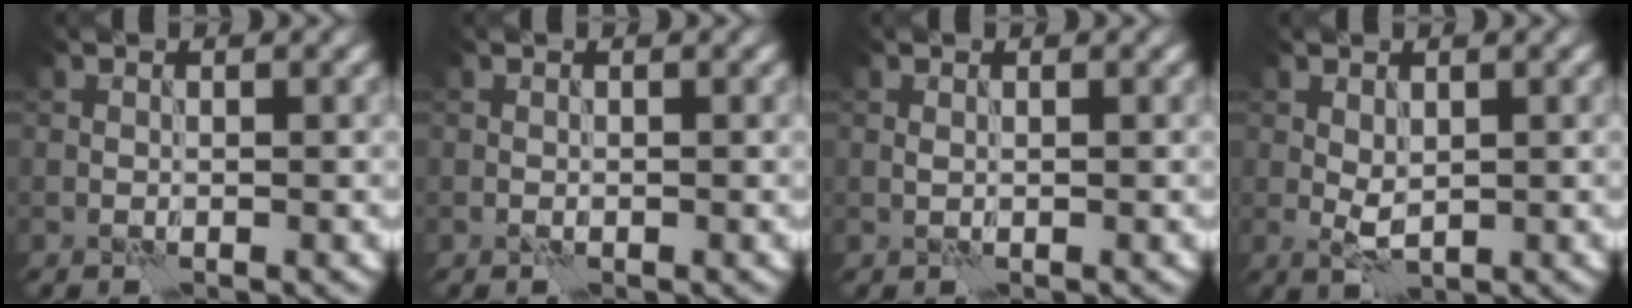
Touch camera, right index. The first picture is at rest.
{"total": 0.0}
{"total": 0.0}
{"total": 1.8, "force": [0.4, 1.0, 1.5], "torque": [-0.032, -0.002, 0.010]}